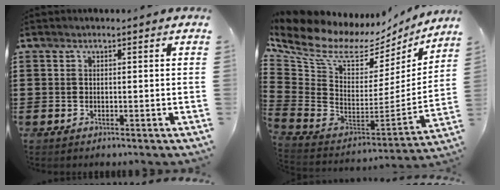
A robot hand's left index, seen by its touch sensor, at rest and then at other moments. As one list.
[{"total": 8.9, "force": [6.1, 4.3, 4.7], "torque": [-0.134, -0.058, 0.101]}]